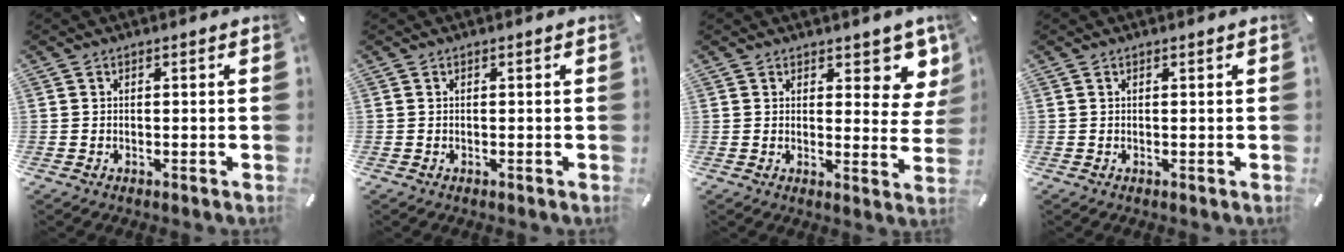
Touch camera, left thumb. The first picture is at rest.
{"total": 0.0}
{"total": 7.7, "force": [5.6, 4.0, 3.6], "torque": [-0.015, -0.048, 0.092]}
{"total": 0.0}